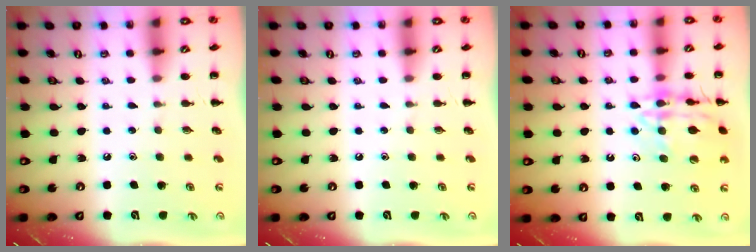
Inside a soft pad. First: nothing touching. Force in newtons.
{"total": 0.0}
{"total": 15.7, "press": 15.6, "slide": 1.6}